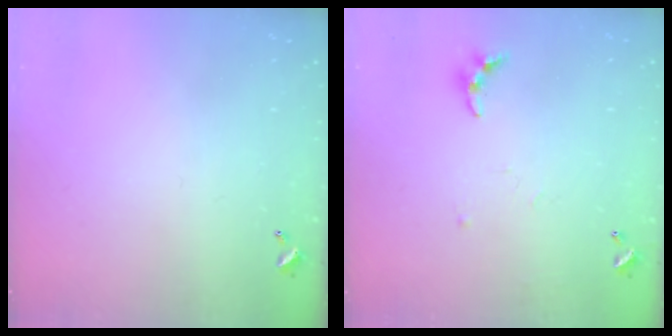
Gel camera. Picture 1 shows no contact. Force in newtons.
{"total": 7.0, "press": 7.0, "slide": 0.4}